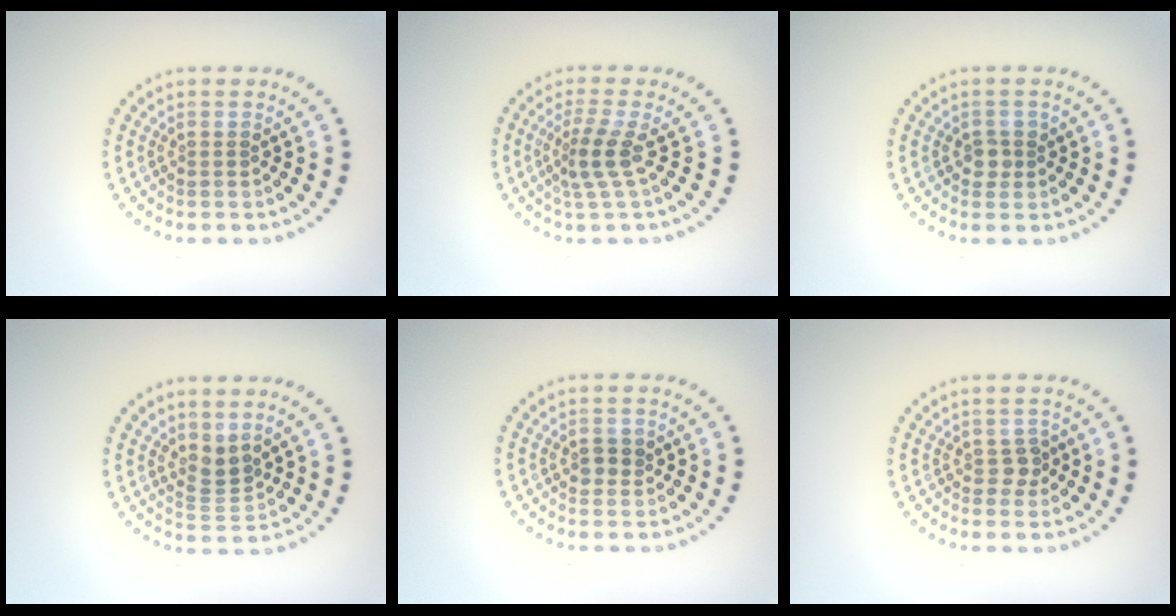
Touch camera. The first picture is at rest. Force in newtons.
{"total": 2.7, "press": 1.9, "slide": 1.9}
{"total": 1.4, "press": 1.3, "slide": 0.6}
{"total": 2.2, "press": 1.5, "slide": 1.6}
{"total": 1.3, "press": 1.2, "slide": 0.4}
{"total": 1.2, "press": 1.1, "slide": 0.6}